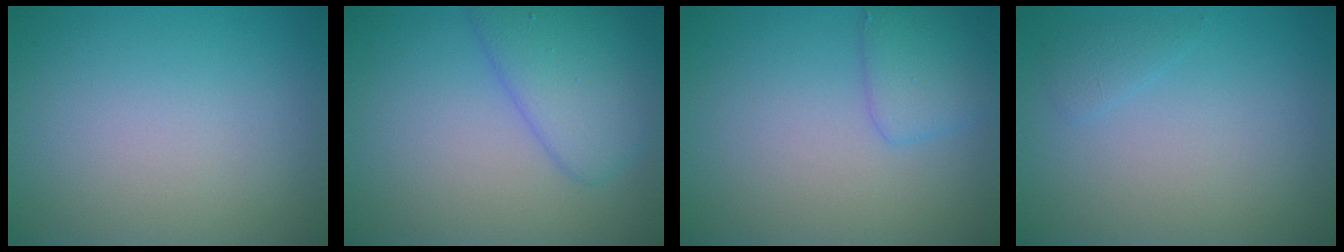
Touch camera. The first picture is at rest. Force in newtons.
{"total": 4.2, "press": 4.2, "slide": 0.1}
{"total": 2.2, "press": 2.2, "slide": 0.1}
{"total": 0.9, "press": 0.9, "slide": 0.1}